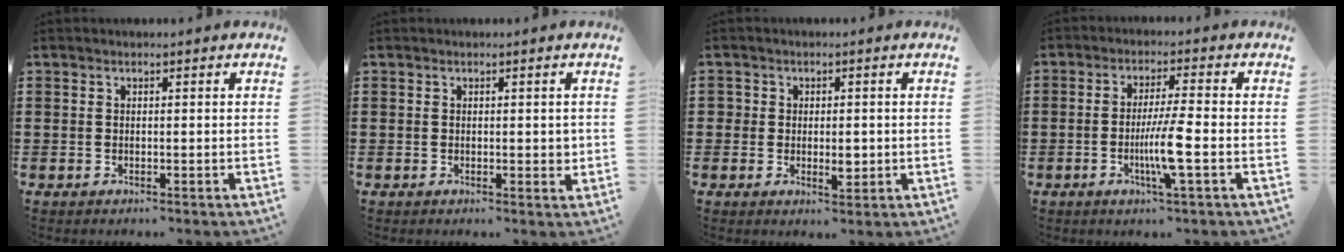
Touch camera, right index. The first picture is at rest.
{"total": 1.7, "force": [0.2, 1.0, 1.4], "torque": [-0.018, 0.003, 0.001]}
{"total": 3.0, "force": [-0.3, 2.0, 2.2], "torque": [-0.045, 0.006, -0.006]}
{"total": 6.7, "force": [-1.8, -0.1, 6.5], "torque": [-0.122, -0.017, -0.035]}